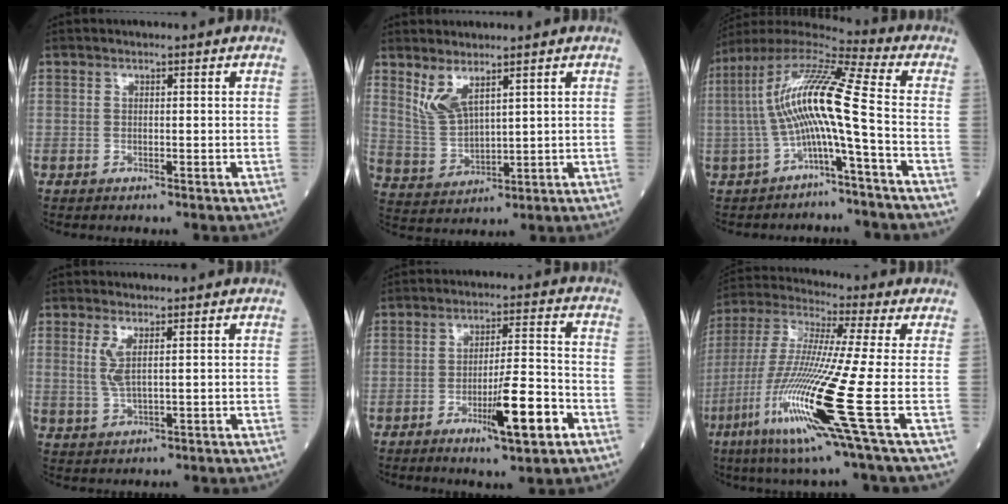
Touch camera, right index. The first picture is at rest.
{"total": 5.6, "force": [3.8, 1.5, 3.9], "torque": [-0.091, -0.009, 0.089]}
{"total": 12.9, "force": [-2.1, -0.3, 12.7], "torque": [-0.251, 0.032, -0.048]}
{"total": 3.3, "force": [1.2, 0.3, 3.1], "torque": [-0.073, -0.005, 0.030]}
{"total": 9.7, "force": [-4.2, 0.7, 8.7], "torque": [-0.140, -0.007, -0.064]}
{"total": 18.8, "force": [-6.4, -1.2, 17.6], "torque": [-0.384, -0.038, -0.133]}